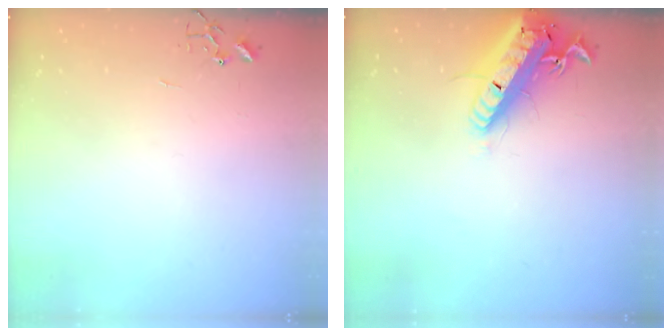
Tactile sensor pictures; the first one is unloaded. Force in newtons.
{"total": 20.0, "press": 19.7, "slide": 4.0}